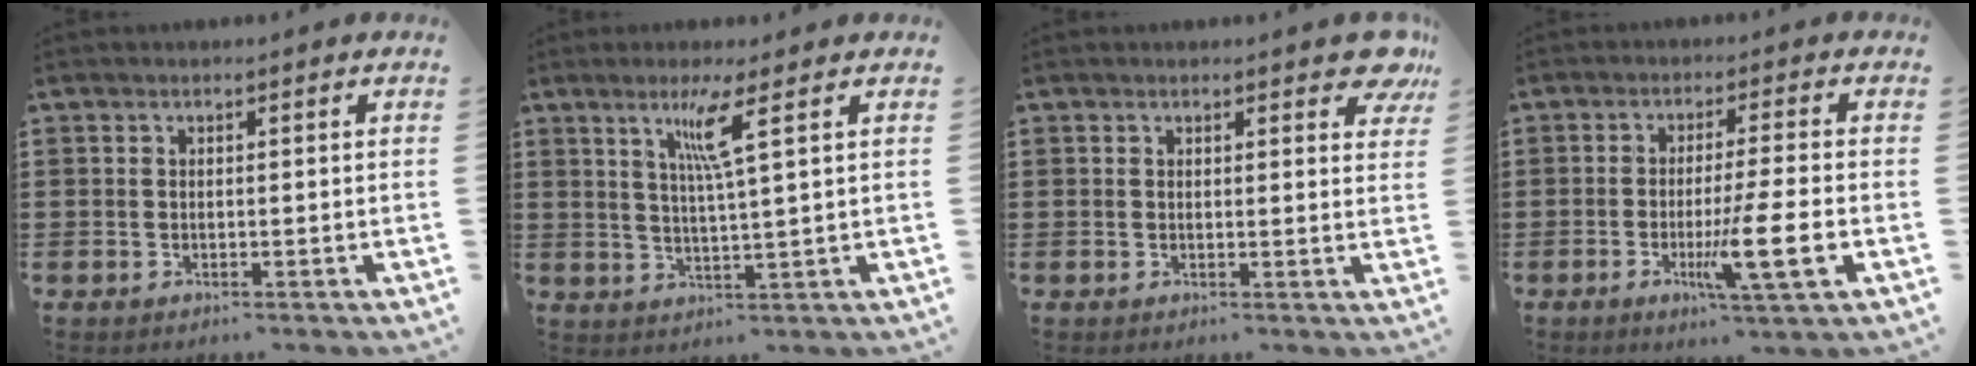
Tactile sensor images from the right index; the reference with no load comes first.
{"total": 5.6, "force": [2.6, -0.4, 4.9], "torque": [-0.104, -0.002, 0.039]}
{"total": 2.8, "force": [2.1, 1.1, 1.5], "torque": [-0.014, 0.001, 0.034]}
{"total": 8.9, "force": [-2.5, 0.1, 8.5], "torque": [-0.151, -0.020, -0.044]}